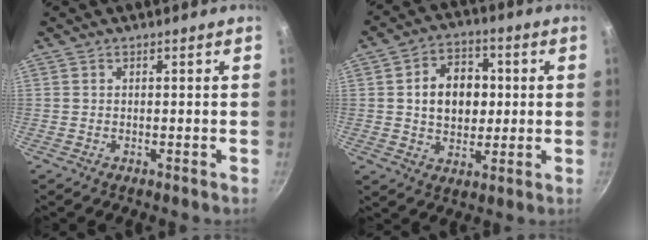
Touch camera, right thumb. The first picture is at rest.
{"total": 11.5, "force": [1.2, 8.6, 7.5], "torque": [-0.082, 0.011, 0.016]}